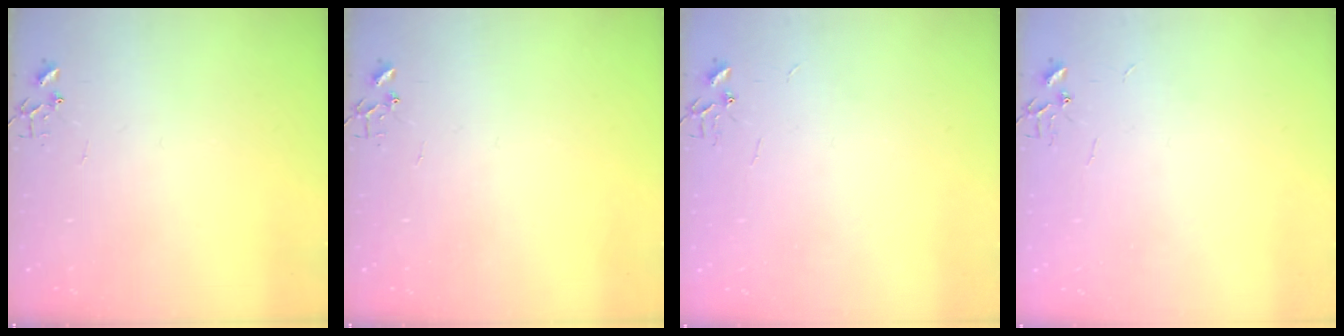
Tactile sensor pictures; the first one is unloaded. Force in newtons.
{"total": 0.0}
{"total": 2.2, "press": 2.2, "slide": 0.3}
{"total": 2.2, "press": 2.2, "slide": 0.3}